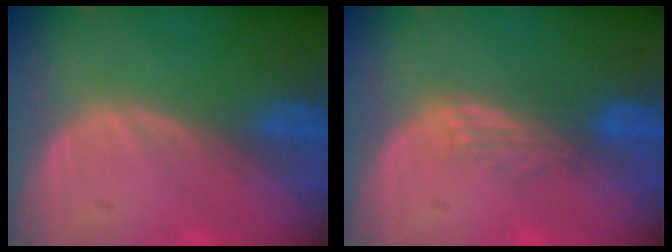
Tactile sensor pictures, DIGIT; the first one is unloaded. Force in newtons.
{"total": 2.8, "press": 2.6, "slide": 1.2}